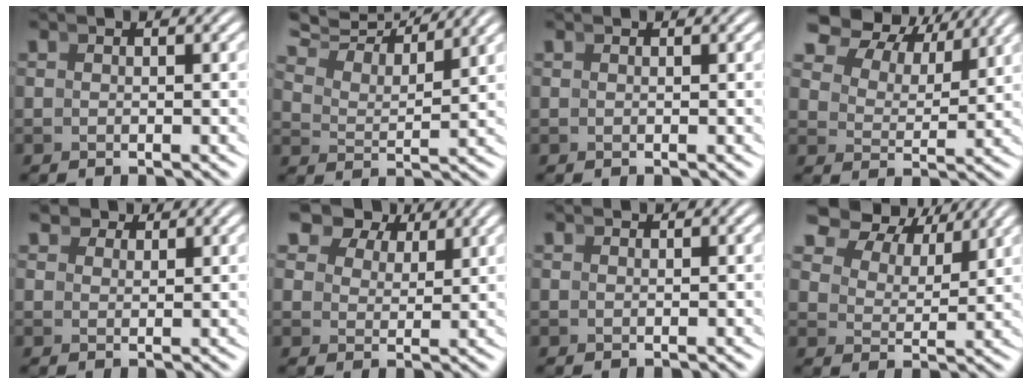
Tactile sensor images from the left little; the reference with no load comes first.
{"total": 8.6, "force": [7.1, 3.1, 3.6], "torque": [-0.069, 0.035, 0.098]}
{"total": 0.0}
{"total": 7.4, "force": [5.1, 4.1, 3.3], "torque": [-0.071, 0.015, 0.070]}
{"total": 2.3, "force": [2.2, 0.6, 0.5], "torque": [0.001, 0.004, 0.037]}
{"total": 7.2, "force": [4.7, 4.3, 3.3], "torque": [-0.051, 0.012, 0.069]}
{"total": 0.5, "force": [0.5, -0.1, -0.1], "torque": [0.008, 0.002, 0.011]}
{"total": 6.7, "force": [5.0, 3.5, 2.9], "torque": [-0.062, 0.015, 0.070]}